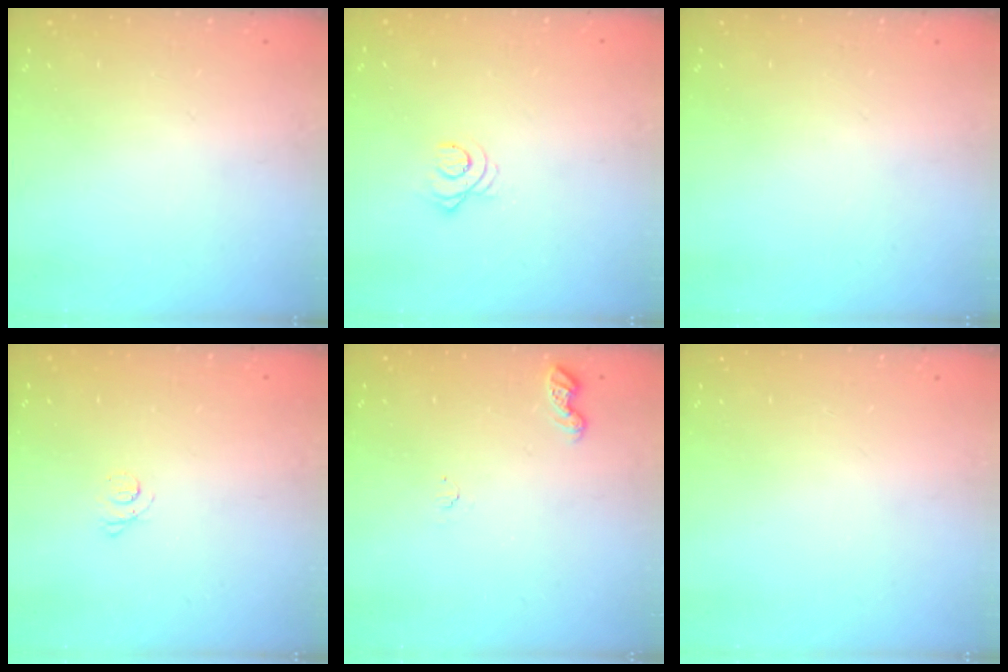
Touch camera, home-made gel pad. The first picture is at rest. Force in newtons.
{"total": 2.2, "press": 2.2, "slide": 0.3}
{"total": 0.0}
{"total": 2.3, "press": 2.3, "slide": 0.3}
{"total": 4.1, "press": 4.1, "slide": 0.6}
{"total": 0.0}